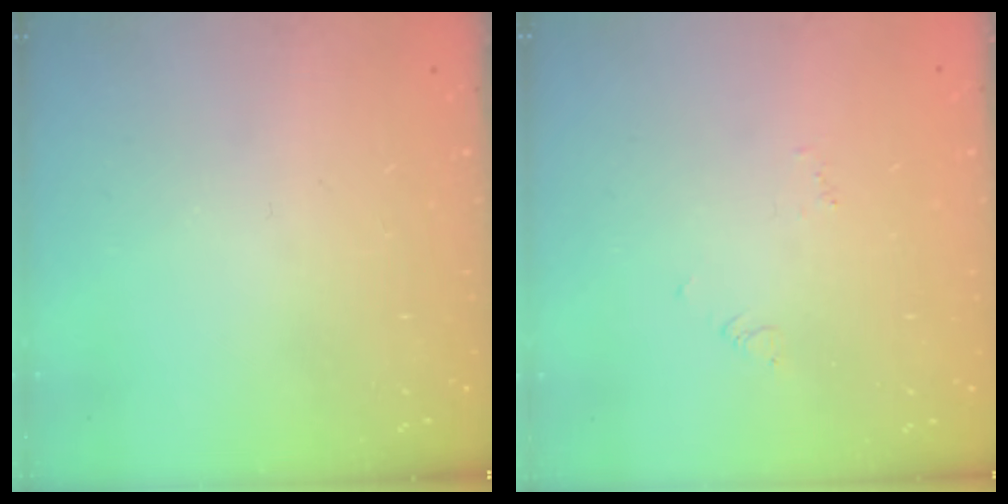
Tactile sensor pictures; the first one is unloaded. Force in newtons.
{"total": 2.7, "press": 2.7, "slide": 0.2}